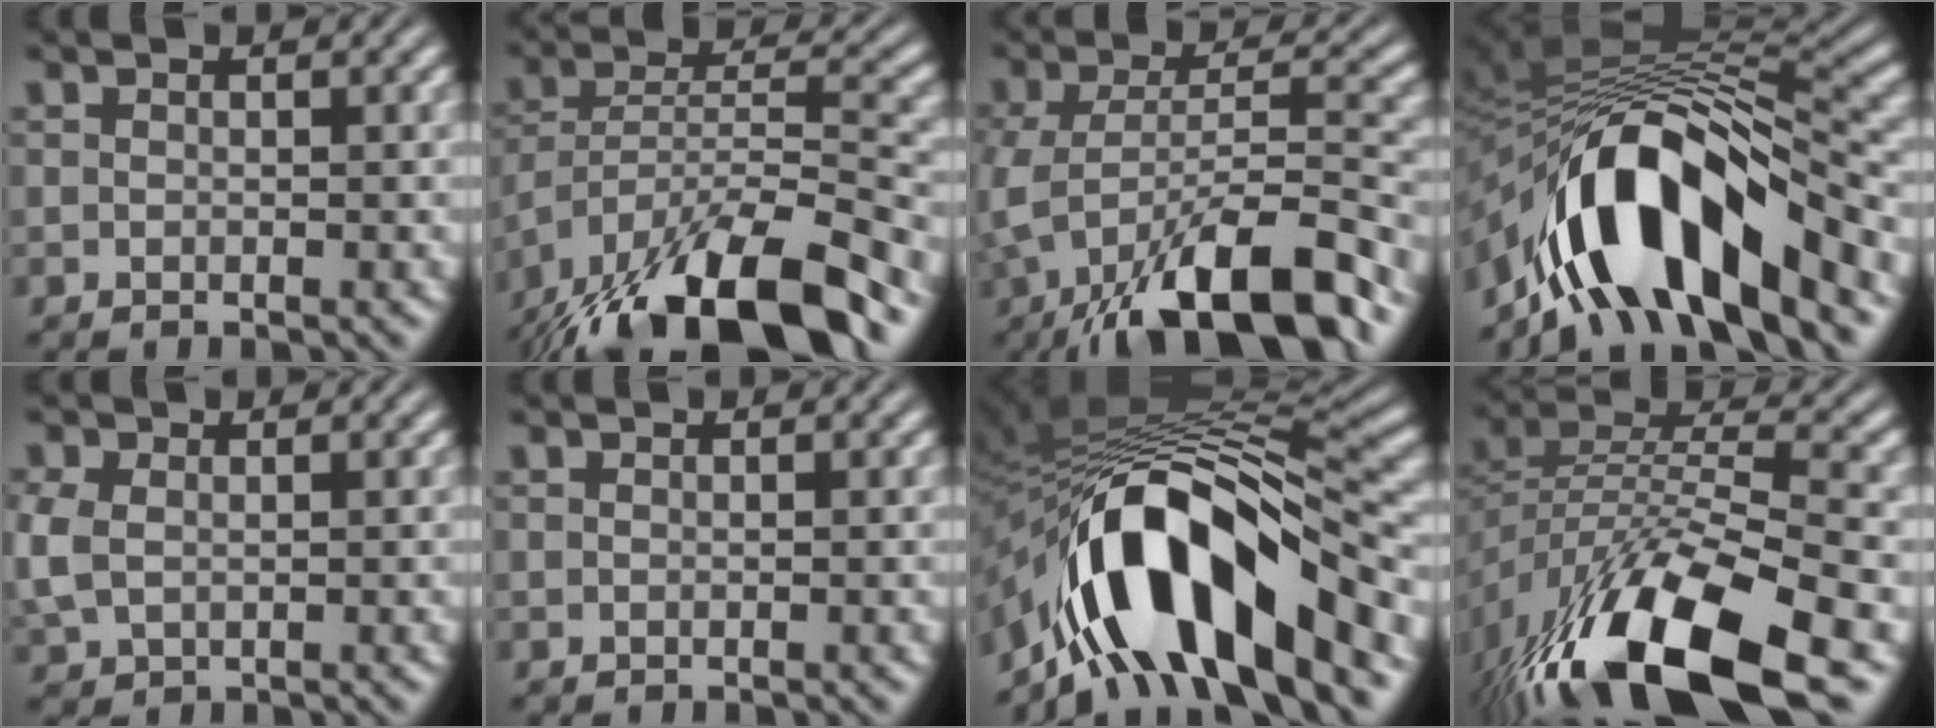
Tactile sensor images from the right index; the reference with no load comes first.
{"total": 11.8, "force": [-6.5, 6.1, 7.8], "torque": [-0.150, -0.043, -0.082]}
{"total": 9.5, "force": [-3.9, 4.0, 7.7], "torque": [-0.143, -0.036, -0.040]}
{"total": 15.1, "force": [-3.8, 7.7, 12.4], "torque": [-0.219, -0.013, -0.054]}
{"total": 1.8, "force": [1.1, 1.2, 0.8], "torque": [-0.035, -0.013, 0.033]}
{"total": 0.0}
{"total": 17.3, "force": [-2.9, 8.6, 14.8], "torque": [-0.250, -0.012, -0.037]}
{"total": 12.0, "force": [-3.5, 6.3, 9.6], "torque": [-0.187, -0.041, -0.037]}